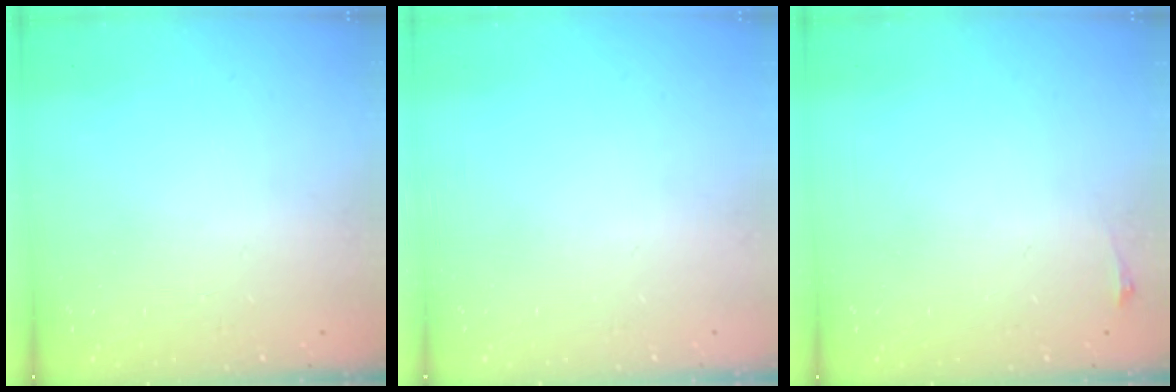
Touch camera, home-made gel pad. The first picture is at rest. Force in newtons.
{"total": 0.0}
{"total": 2.8, "press": 2.1, "slide": 1.9}